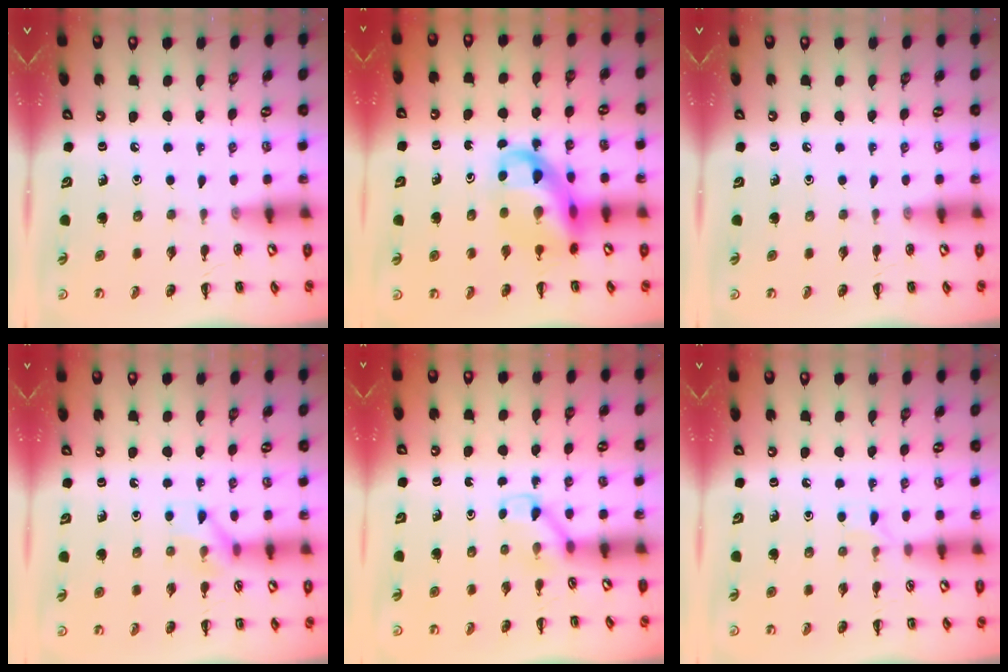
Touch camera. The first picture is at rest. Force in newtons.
{"total": 11.7, "press": 11.3, "slide": 2.7}
{"total": 0.0}
{"total": 7.2, "press": 7.2, "slide": 0.1}
{"total": 2.6, "press": 2.4, "slide": 0.9}
{"total": 4.9, "press": 4.6, "slide": 1.8}